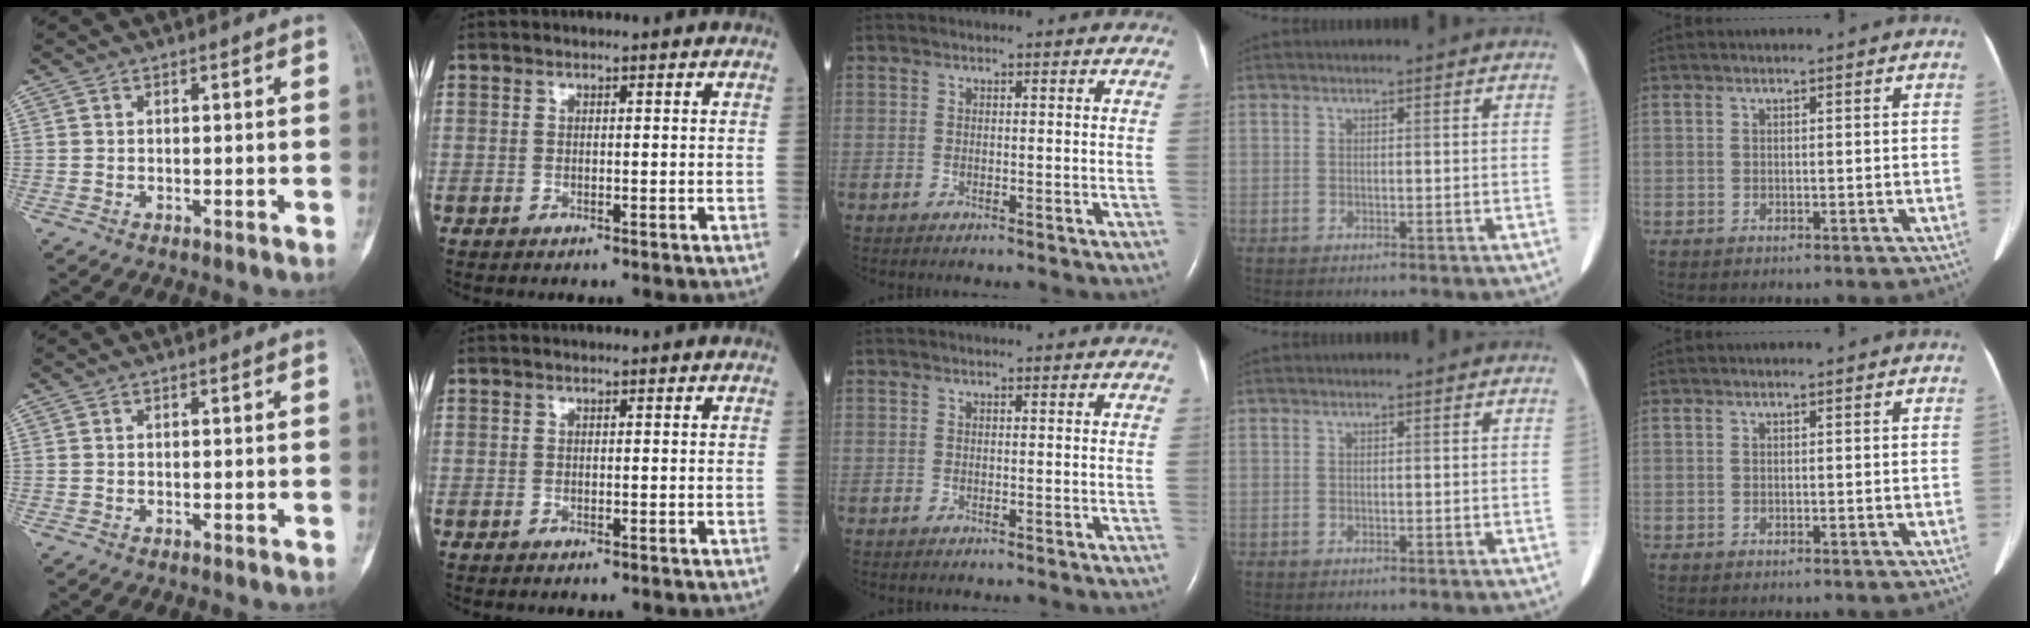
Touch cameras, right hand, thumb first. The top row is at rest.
{}